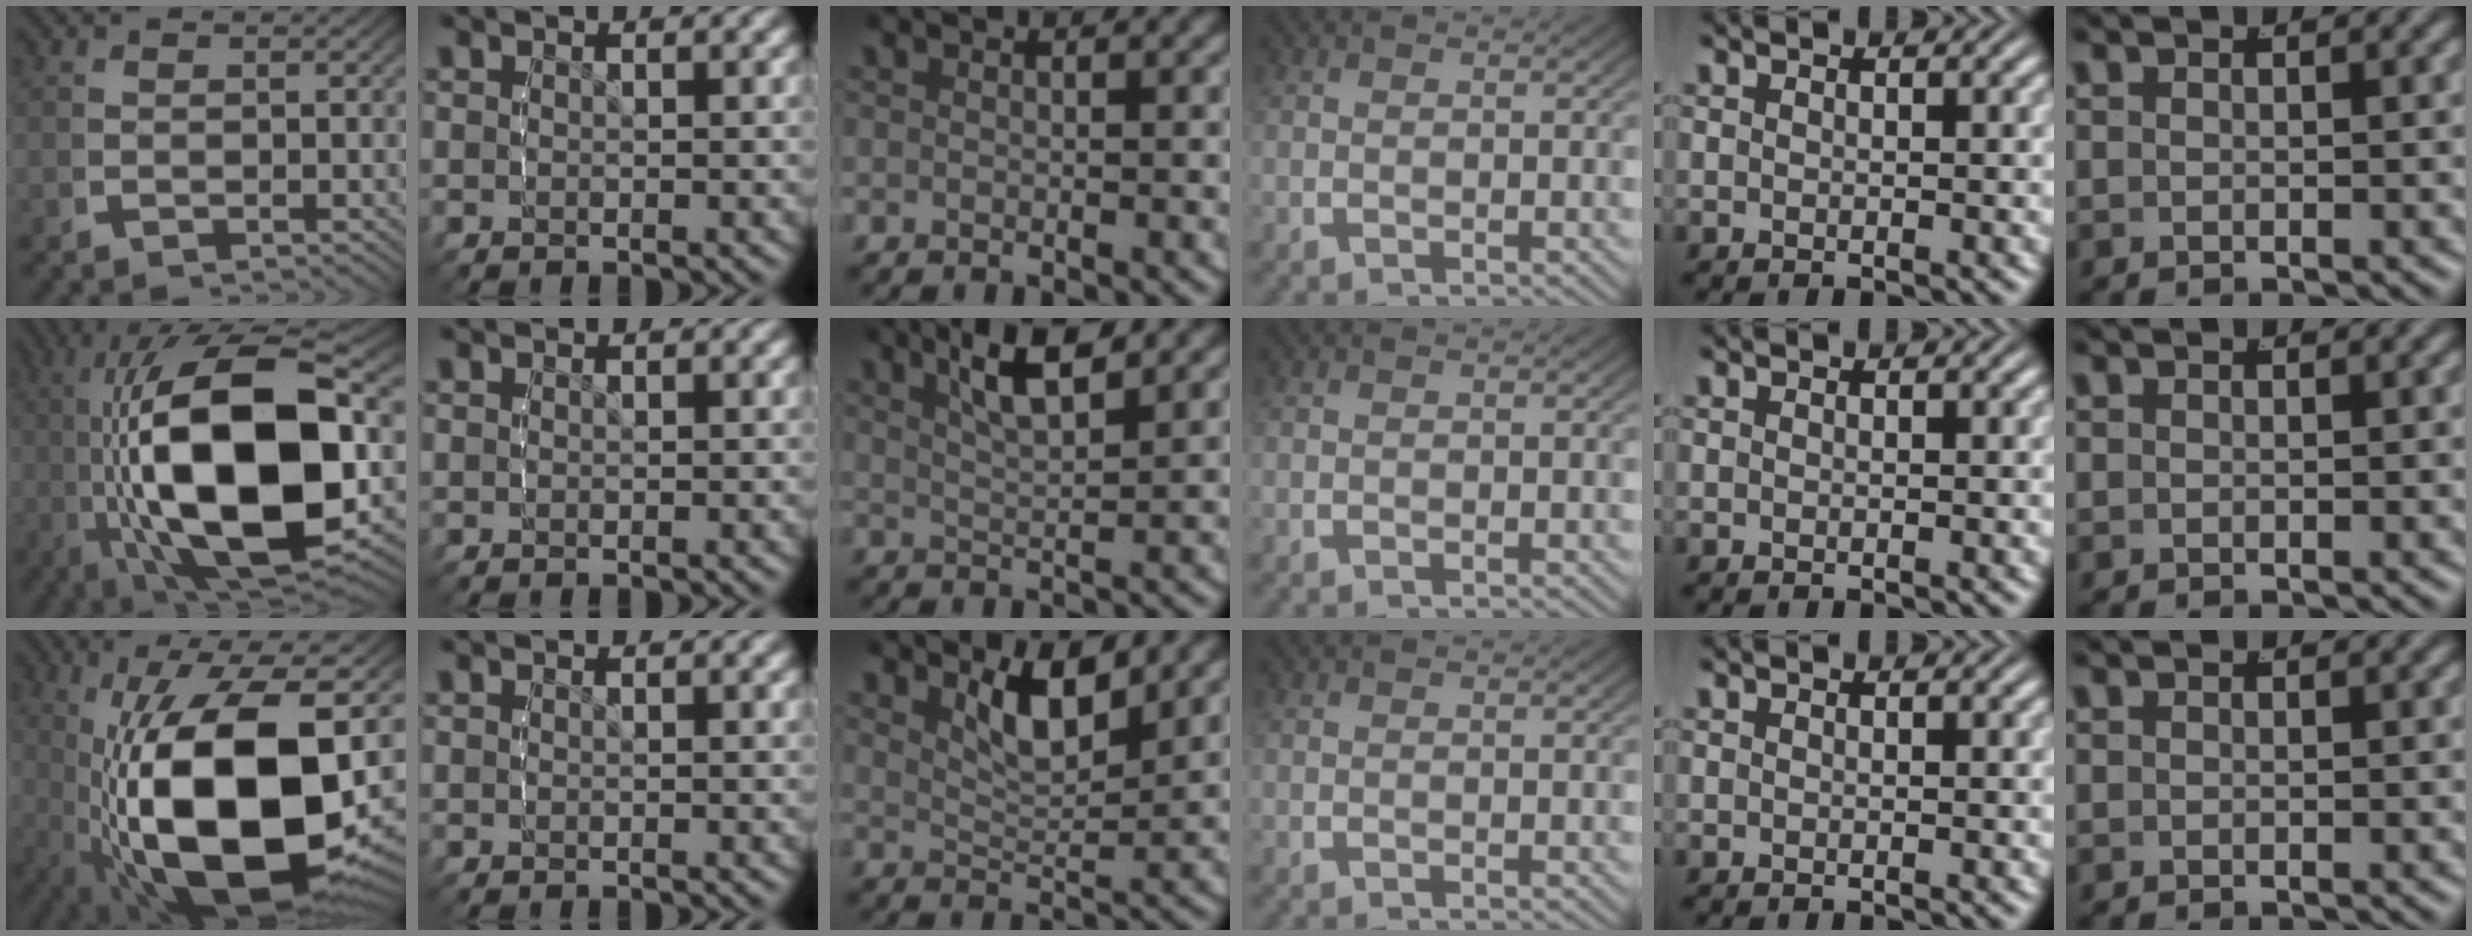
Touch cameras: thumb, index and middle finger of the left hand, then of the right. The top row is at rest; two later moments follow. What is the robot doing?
{"motion": "lift_and_place", "object": "glue stick"}